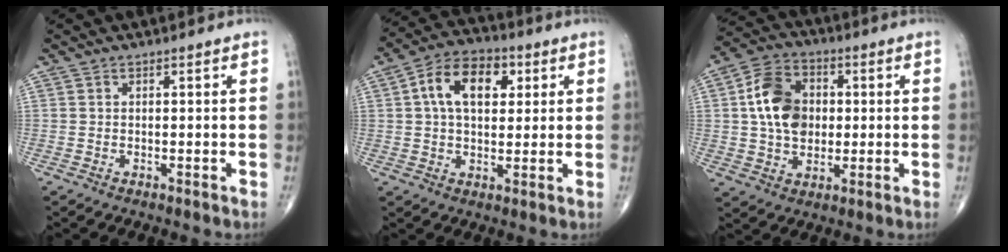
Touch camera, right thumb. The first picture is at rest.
{"total": 12.0, "force": [3.1, 7.4, 8.9], "torque": [-0.132, 0.014, 0.044]}
{"total": 12.4, "force": [1.2, 9.1, 8.3], "torque": [-0.128, 0.013, 0.017]}